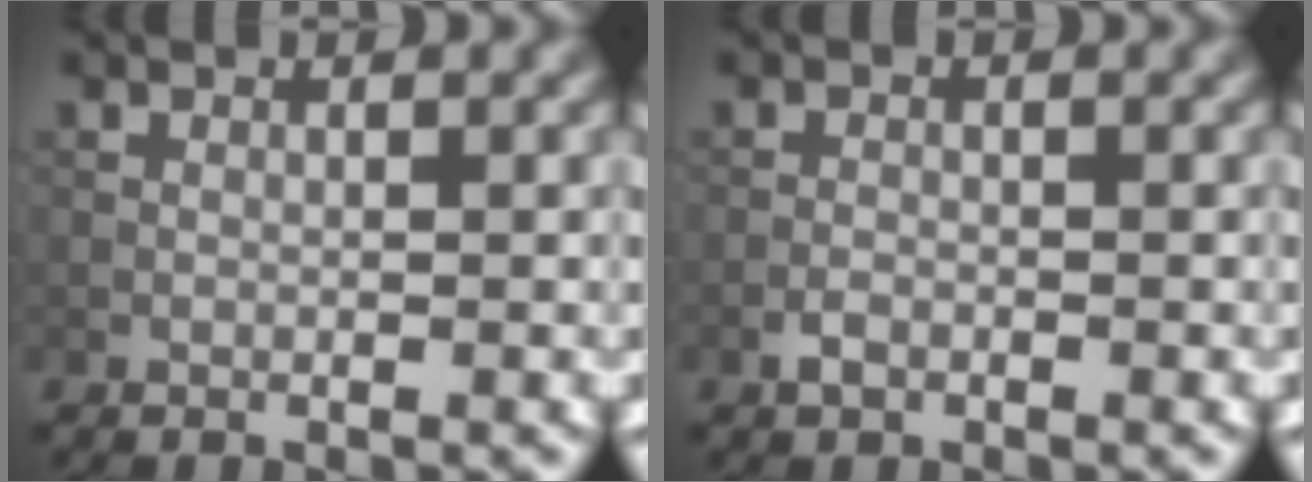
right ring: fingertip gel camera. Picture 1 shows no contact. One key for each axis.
{"total": 1.1, "fx": -0.6, "fy": 0.6, "fz": 0.6, "tx": -0.009, "ty": 0.001, "tz": -0.015}